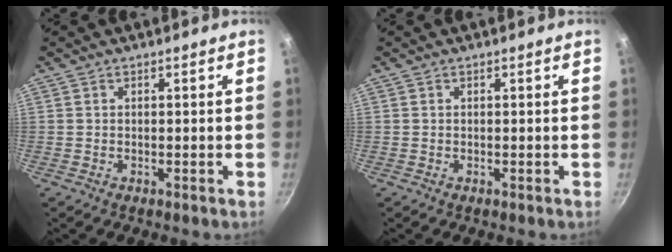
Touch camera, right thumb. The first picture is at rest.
{"total": 0.0}